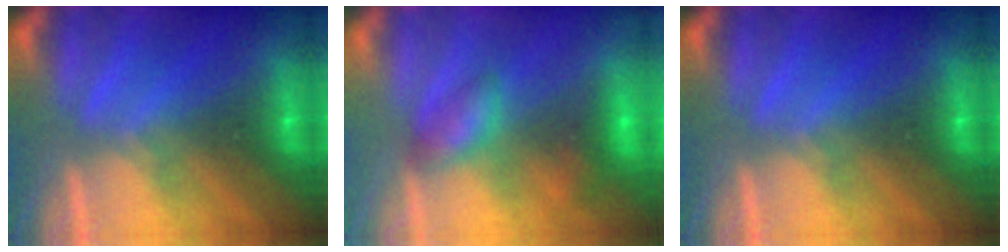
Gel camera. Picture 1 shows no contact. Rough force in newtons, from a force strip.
{"total": 2.9}
{"total": 0.0}